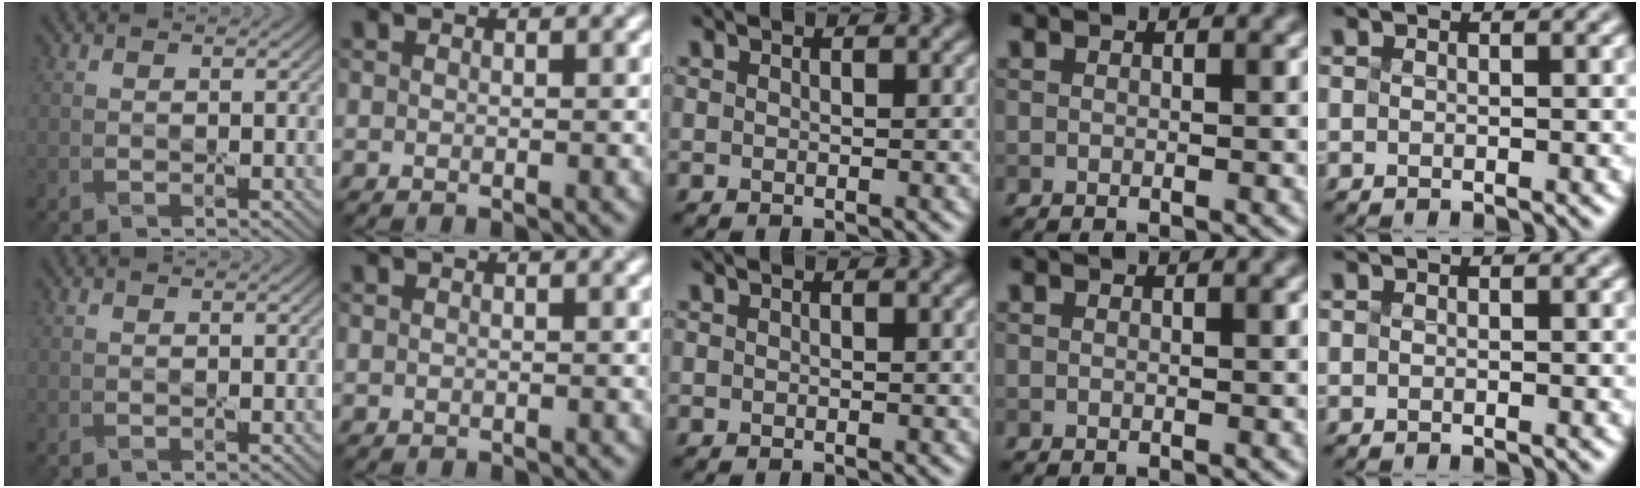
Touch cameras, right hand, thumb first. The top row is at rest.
{}